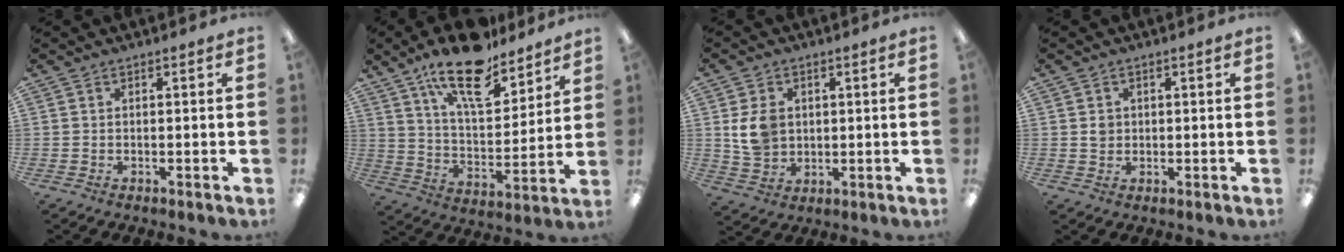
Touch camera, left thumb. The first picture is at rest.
{"total": 18.1, "force": [13.4, 7.0, 10.0], "torque": [-0.164, -0.077, 0.229]}
{"total": 7.4, "force": [1.6, 6.0, 4.1], "torque": [-0.083, 0.005, 0.030]}
{"total": 2.1, "force": [0.5, 2.0, 0.7], "torque": [-0.008, 0.003, 0.005]}